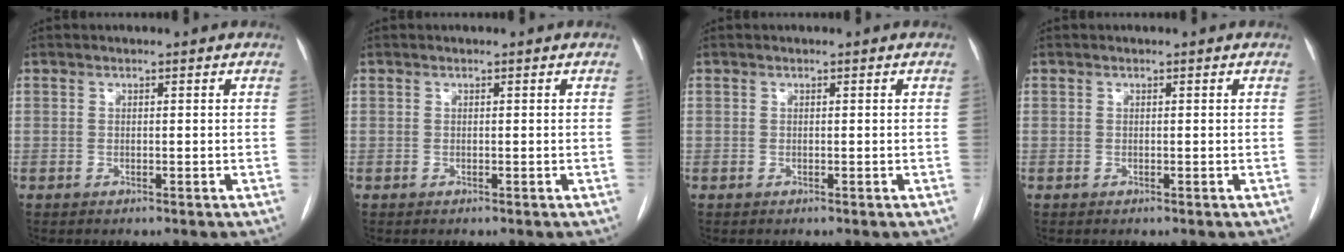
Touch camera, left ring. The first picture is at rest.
{"total": 0.0}
{"total": 0.0}
{"total": 0.0}